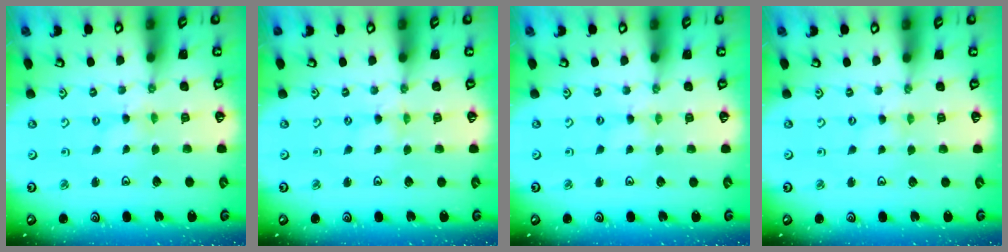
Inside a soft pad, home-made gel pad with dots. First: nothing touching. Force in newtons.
{"total": 0.0}
{"total": 0.0}
{"total": 0.0}